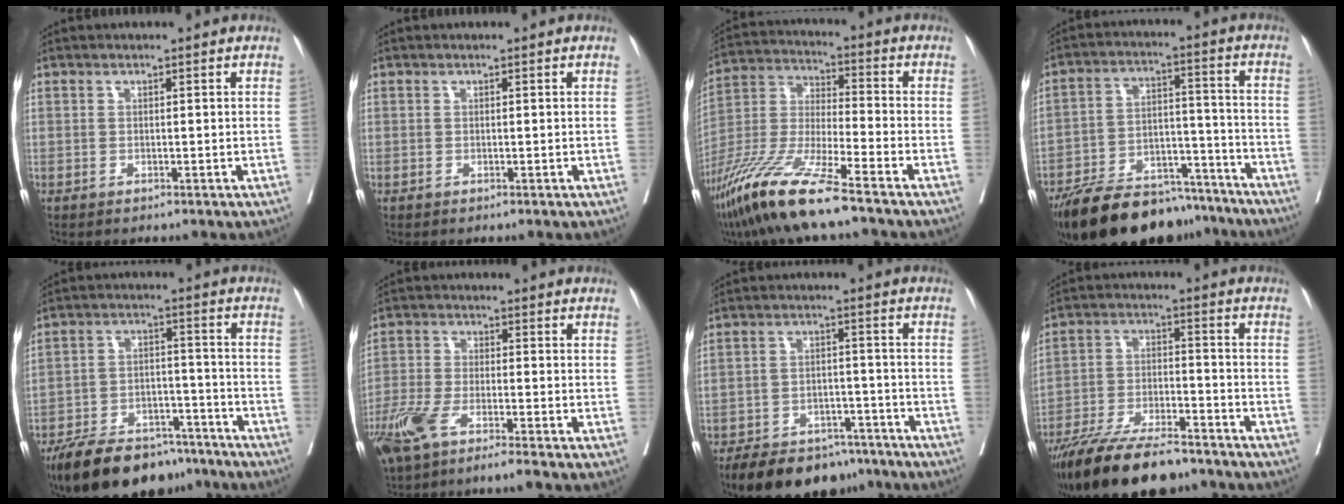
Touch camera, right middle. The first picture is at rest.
{"total": 0.0}
{"total": 15.1, "force": [-10.6, 0.4, 10.7], "torque": [-0.232, -0.037, -0.203]}
{"total": 19.6, "force": [-16.6, 6.9, 7.6], "torque": [-0.131, 0.010, -0.259]}
{"total": 15.8, "force": [-12.9, 6.6, 6.2], "torque": [-0.103, 0.012, -0.201]}
{"total": 7.3, "force": [-4.9, 0.8, 5.4], "torque": [-0.113, -0.012, -0.097]}
{"total": 14.1, "force": [-11.3, 6.5, 5.4], "torque": [-0.085, 0.003, -0.163]}
{"total": 16.0, "force": [-13.6, 2.9, 7.8], "torque": [-0.152, -0.019, -0.235]}